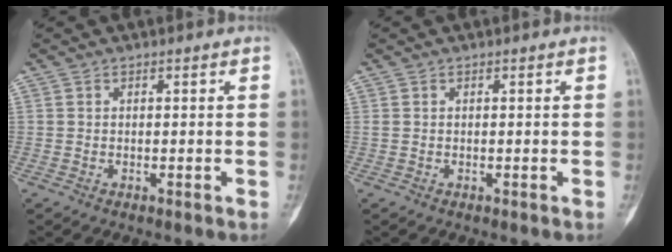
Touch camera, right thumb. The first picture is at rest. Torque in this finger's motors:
{"motor_torque": [0.00, 0.00, 0.15, -0.05, 0.05]}